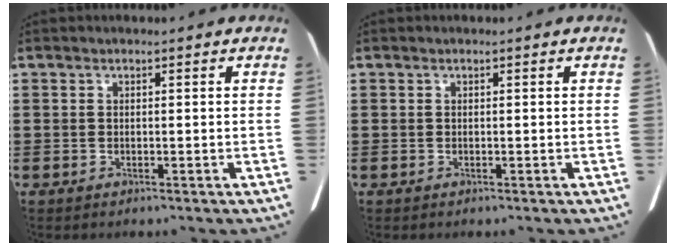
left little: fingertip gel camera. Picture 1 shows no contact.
{"total": 0.0}